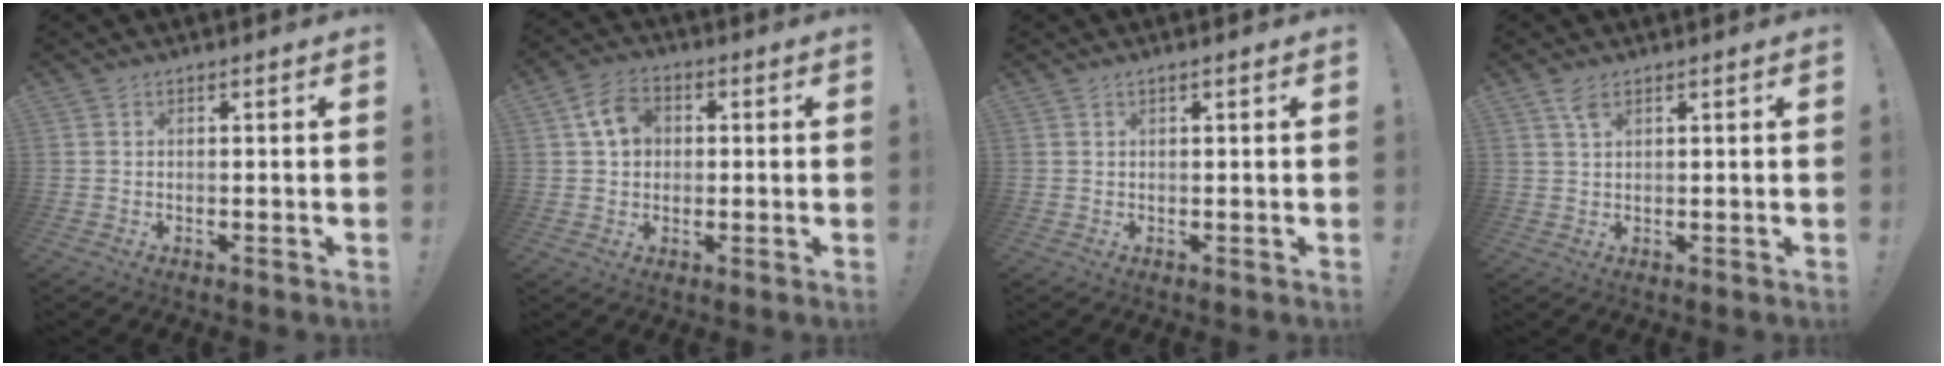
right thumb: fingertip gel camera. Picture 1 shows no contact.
{"total": 8.5, "force": [2.2, 6.6, 4.9], "torque": [-0.085, 0.013, 0.047]}
{"total": 0.8, "force": [0.5, -0.1, 0.7], "torque": [-0.013, 0.001, 0.007]}
{"total": 3.2, "force": [1.9, 1.3, 2.3], "torque": [-0.047, -0.005, 0.035]}